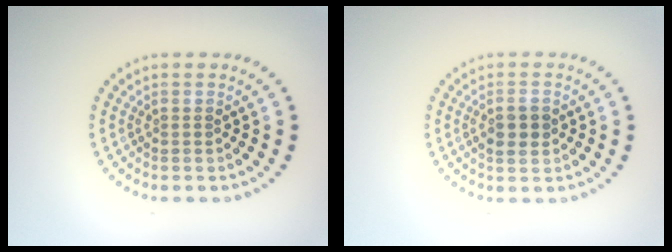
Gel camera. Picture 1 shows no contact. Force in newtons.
{"total": 2.2, "press": 2.2, "slide": 0.0}